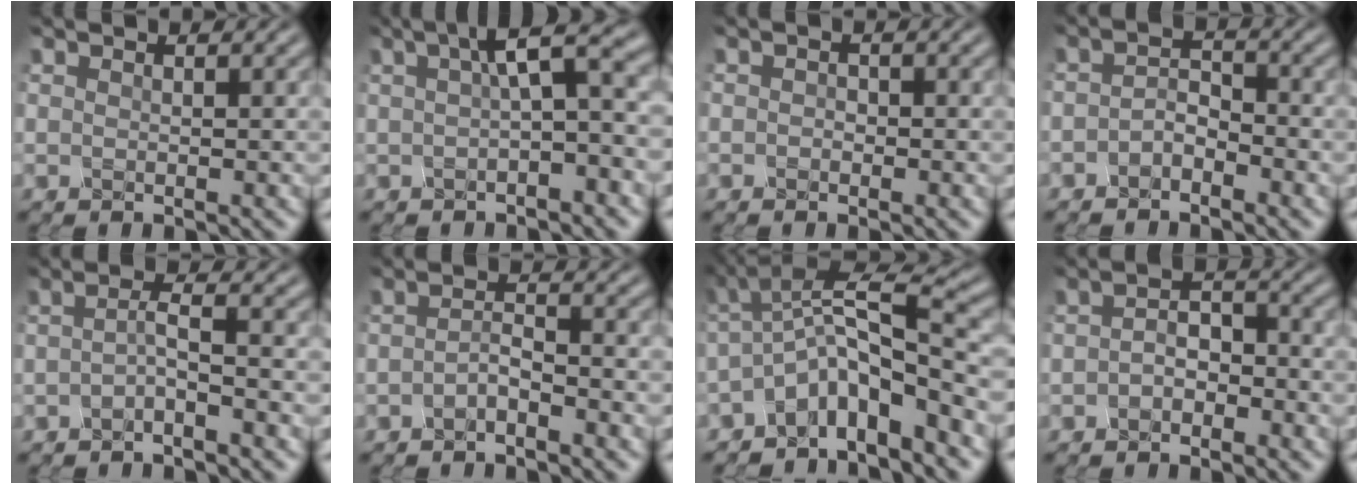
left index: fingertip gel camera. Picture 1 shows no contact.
{"total": 5.3, "force": [0.9, 1.5, 5.0], "torque": [-0.076, 0.014, 0.006]}
{"total": 0.9, "force": [-0.6, 0.6, 0.2], "torque": [-0.002, 0.001, -0.015]}
{"total": 2.2, "force": [-1.9, 0.8, 0.7], "torque": [-0.013, 0.007, -0.041]}
{"total": 2.0, "force": [-1.4, 0.2, 1.4], "torque": [-0.031, 0.002, -0.033]}
{"total": 2.1, "force": [-1.9, 0.4, 0.9], "torque": [-0.020, 0.006, -0.041]}
{"total": 6.9, "force": [-3.5, 1.9, 5.7], "torque": [-0.089, 0.012, -0.079]}
{"total": 2.5, "force": [-1.6, 1.4, 1.3], "torque": [-0.027, 0.004, -0.037]}